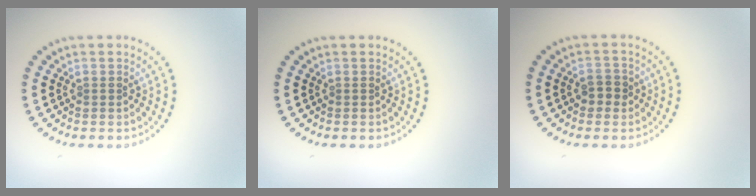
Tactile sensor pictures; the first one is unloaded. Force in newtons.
{"total": 0.0}
{"total": 1.8, "press": 1.8, "slide": 0.5}